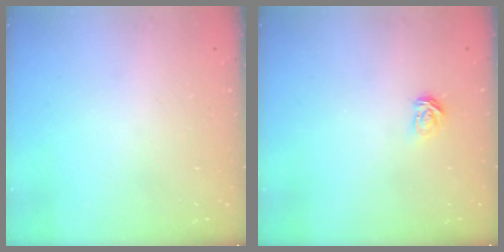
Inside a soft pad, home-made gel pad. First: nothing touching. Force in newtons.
{"total": 3.3, "press": 3.3, "slide": 0.4}